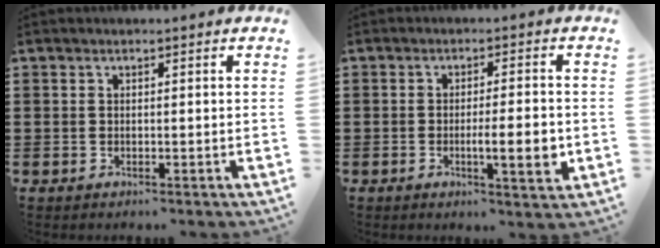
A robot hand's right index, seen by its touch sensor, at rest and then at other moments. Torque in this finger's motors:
{"motor_torque": [1.71, -0.18, 0.42, 0.13]}